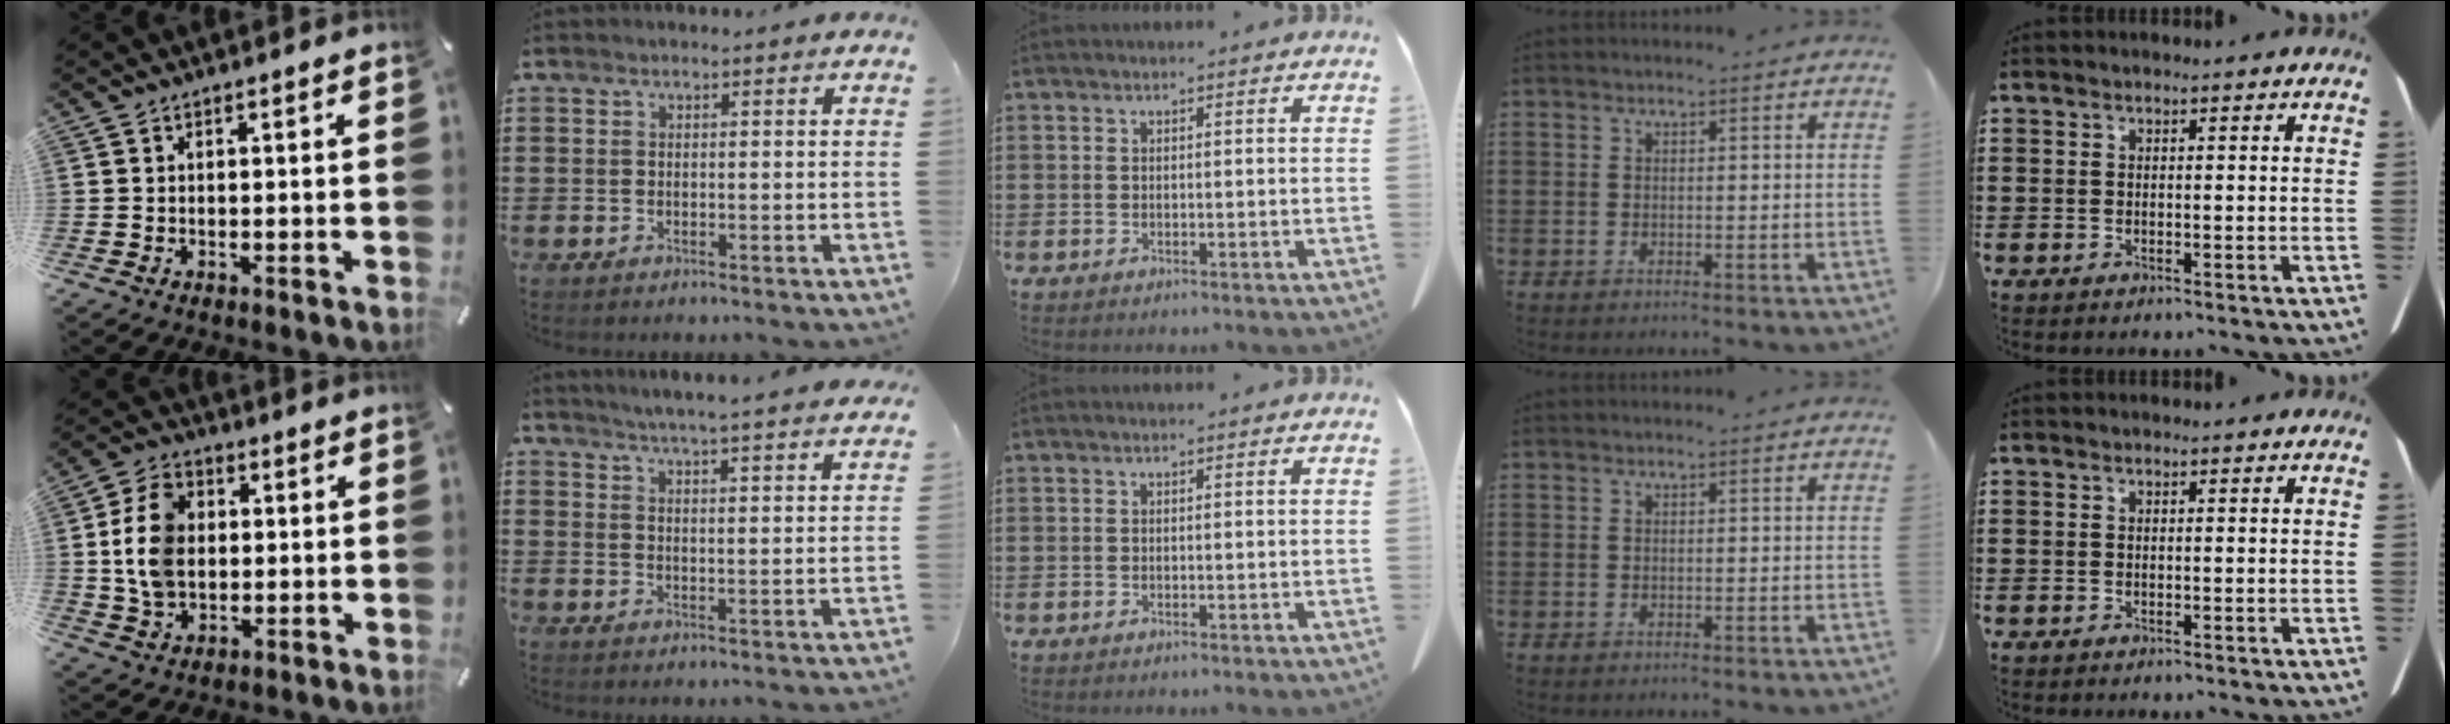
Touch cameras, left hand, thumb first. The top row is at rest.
{"thumb": {"total": 11.7, "force": [0.9, 9.0, 7.3], "torque": [-0.160, 0.012, 0.016]}, "index": {"total": 4.2, "force": [4.0, -1.0, 0.5], "torque": [-0.026, -0.028, 0.069]}}